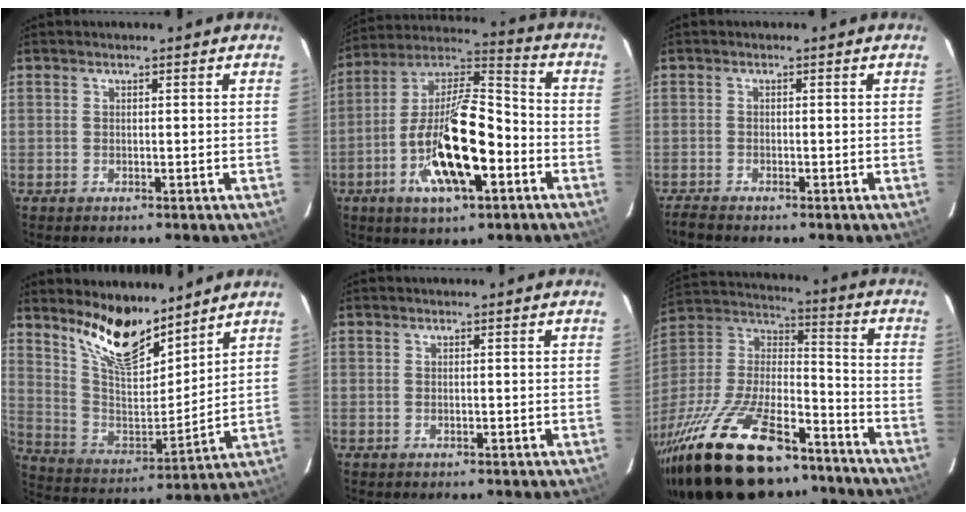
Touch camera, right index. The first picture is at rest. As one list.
[{"total": 19.5, "force": [-6.8, 6.7, 17.0], "torque": [-0.324, -0.004, -0.128]}, {"total": 2.5, "force": [-2.3, 0.3, 1.0], "torque": [-0.031, -0.009, -0.044]}, {"total": 14.6, "force": [11.4, 4.8, 7.8], "torque": [-0.154, -0.012, 0.217]}, {"total": 0.0}, {"total": 34.1, "force": [-23.4, 13.7, 20.6], "torque": [-0.417, -0.020, -0.369]}]